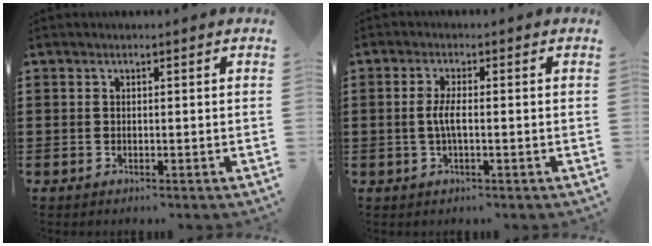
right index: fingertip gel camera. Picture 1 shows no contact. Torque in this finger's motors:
{"motor_torque": [0.44, 0.52, 0.38, 0.05]}